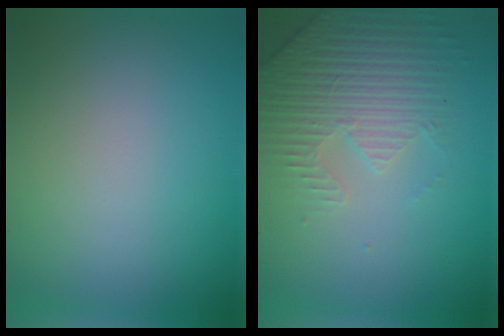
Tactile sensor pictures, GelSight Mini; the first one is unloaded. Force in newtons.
{"total": 4.4, "press": 4.3, "slide": 1.0}